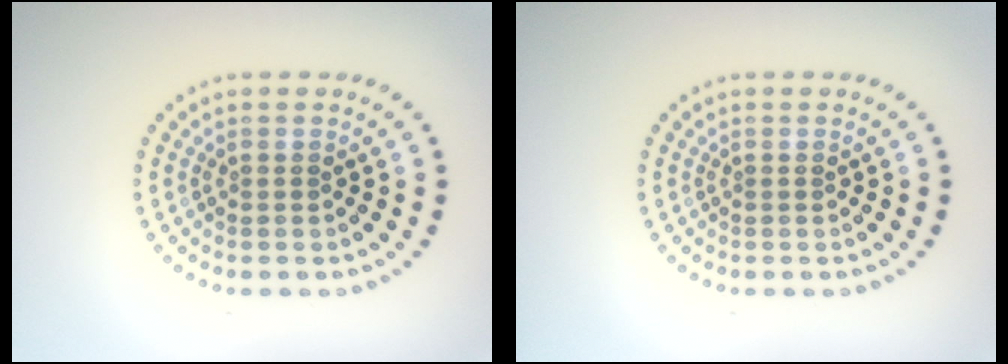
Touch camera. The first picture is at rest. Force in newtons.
{"total": 0.0}